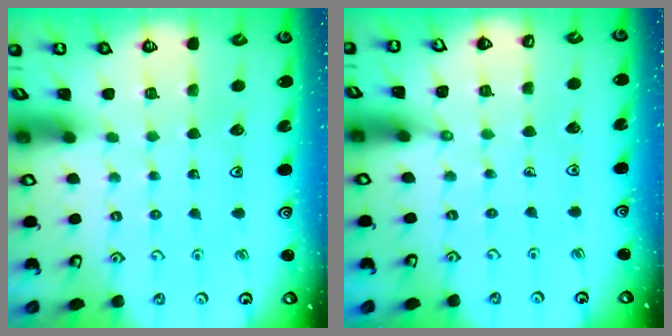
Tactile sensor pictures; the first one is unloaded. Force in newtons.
{"total": 2.5, "press": 2.5, "slide": 0.4}